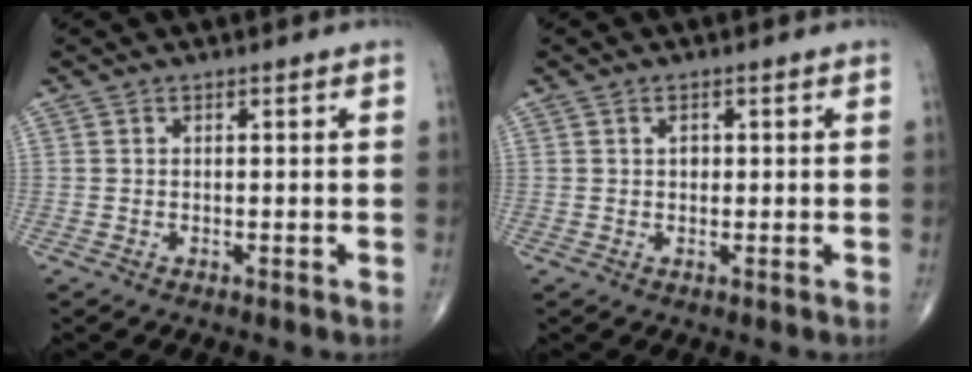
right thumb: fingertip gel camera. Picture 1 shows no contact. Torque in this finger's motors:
{"motor_torque": [-0.27, 0.10, -0.19, -0.33, 0.05]}